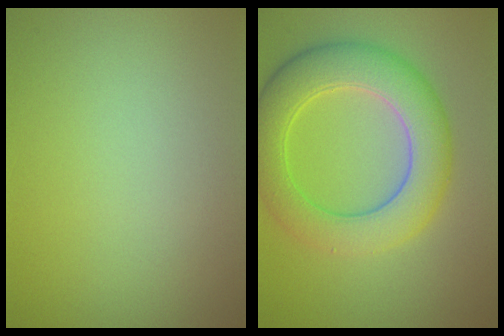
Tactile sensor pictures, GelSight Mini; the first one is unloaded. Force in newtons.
{"total": 6.9, "press": 6.9, "slide": 0.2}